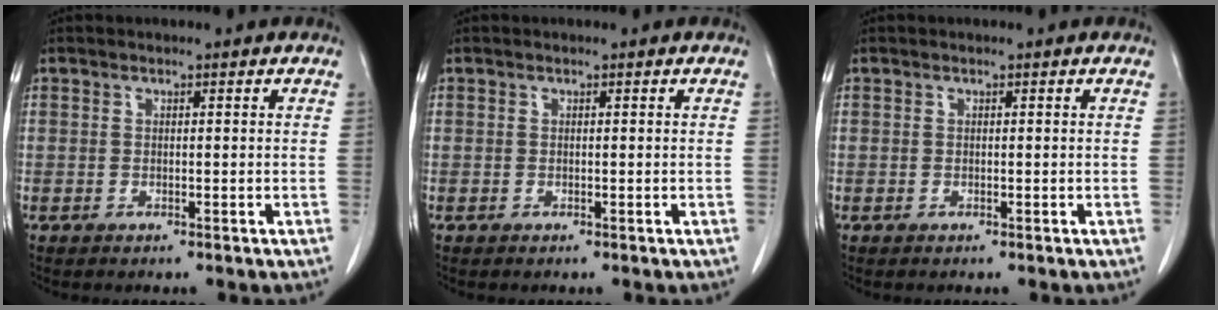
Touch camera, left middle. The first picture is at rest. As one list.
[{"total": 0.0}, {"total": 0.0}]